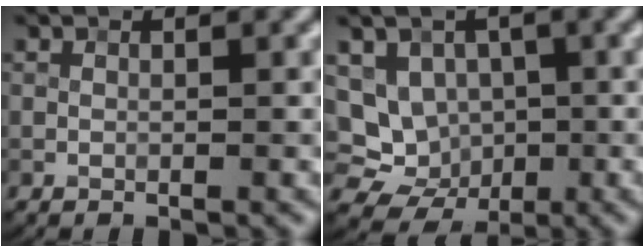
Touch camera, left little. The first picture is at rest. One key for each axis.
{"total": 7.6, "fx": -0.9, "fy": 6.8, "fz": 3.3, "tx": -0.040, "ty": 0.015, "tz": -0.033}